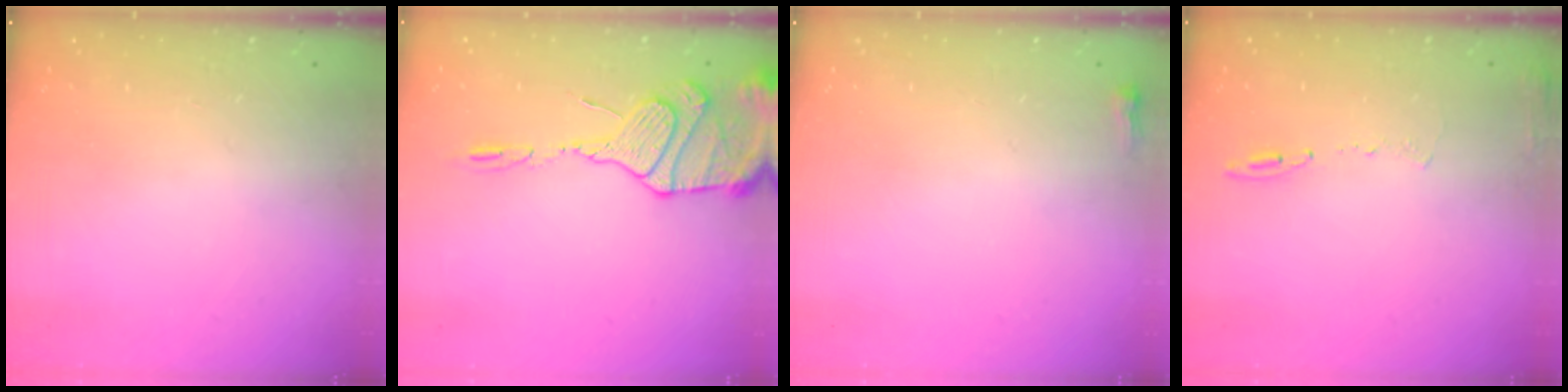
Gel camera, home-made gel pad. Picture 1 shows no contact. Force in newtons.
{"total": 14.8, "press": 14.5, "slide": 2.9}
{"total": 2.2, "press": 2.2, "slide": 0.6}
{"total": 8.3, "press": 8.3, "slide": 0.9}